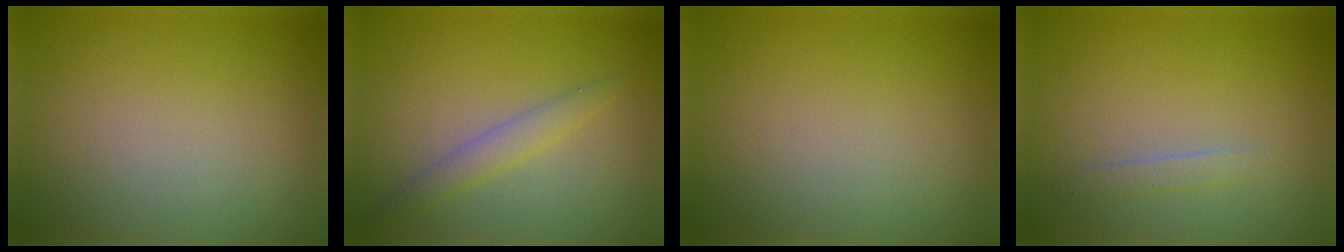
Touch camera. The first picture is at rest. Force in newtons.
{"total": 2.0, "press": 2.0, "slide": 0.2}
{"total": 0.0}
{"total": 1.1, "press": 1.1, "slide": 0.0}